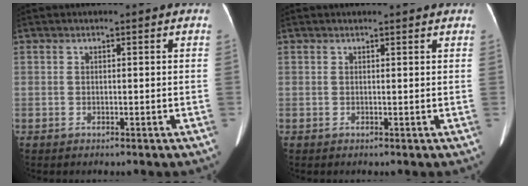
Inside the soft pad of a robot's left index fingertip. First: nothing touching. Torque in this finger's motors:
{"motor_torque": [0.05, 0.13, 0.00, 0.01]}